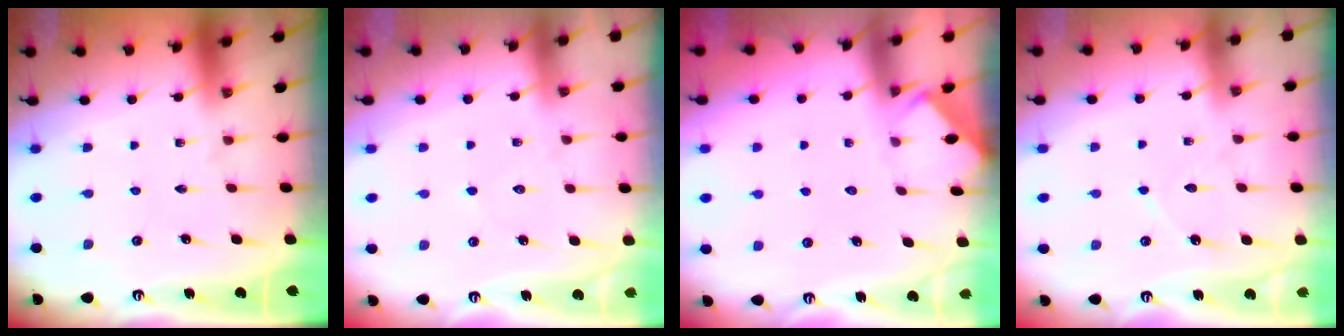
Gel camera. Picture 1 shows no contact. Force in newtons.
{"total": 5.0, "press": 5.0, "slide": 0.6}
{"total": 2.7, "press": 2.6, "slide": 0.4}
{"total": 5.3, "press": 5.3, "slide": 0.5}